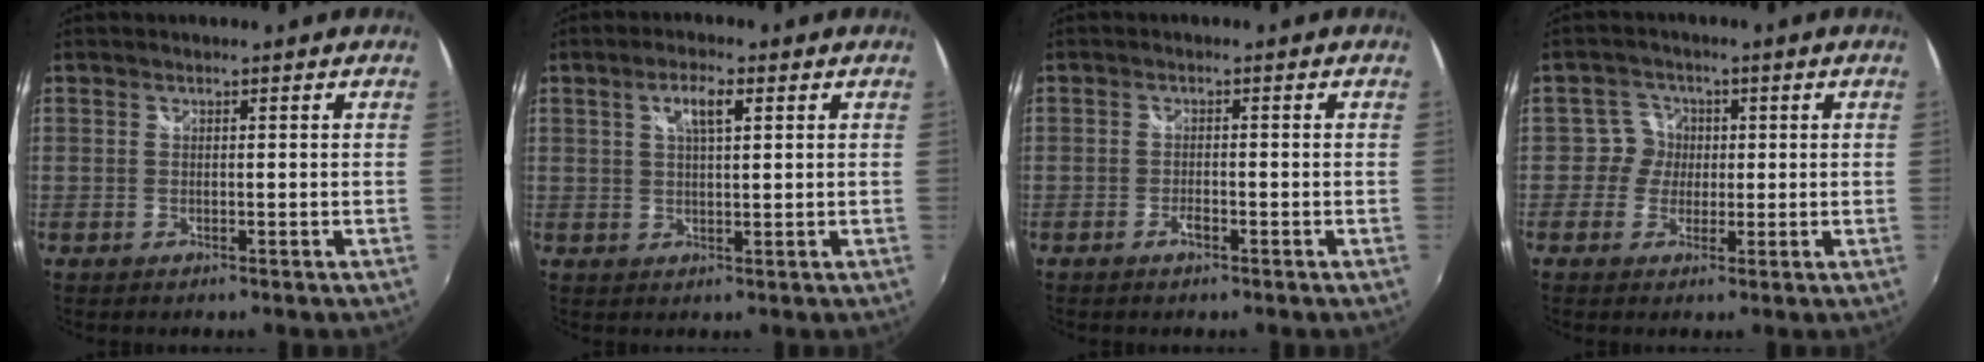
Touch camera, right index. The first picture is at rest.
{"total": 4.3, "force": [1.7, 1.2, 3.8], "torque": [-0.068, 0.006, 0.029]}
{"total": 1.6, "force": [-1.1, 0.5, 1.1], "torque": [-0.026, 0.002, -0.021]}
{"total": 3.7, "force": [-0.1, 3.7, -0.1], "torque": [0.016, 0.009, -0.012]}